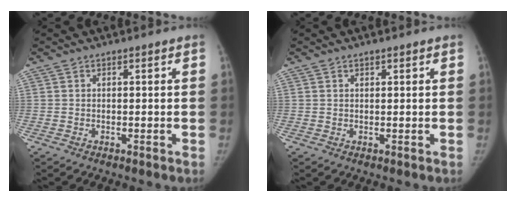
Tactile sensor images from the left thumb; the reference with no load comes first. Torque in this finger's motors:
{"motor_torque": [-0.17, -0.06, -0.15, 0.22, -0.06]}